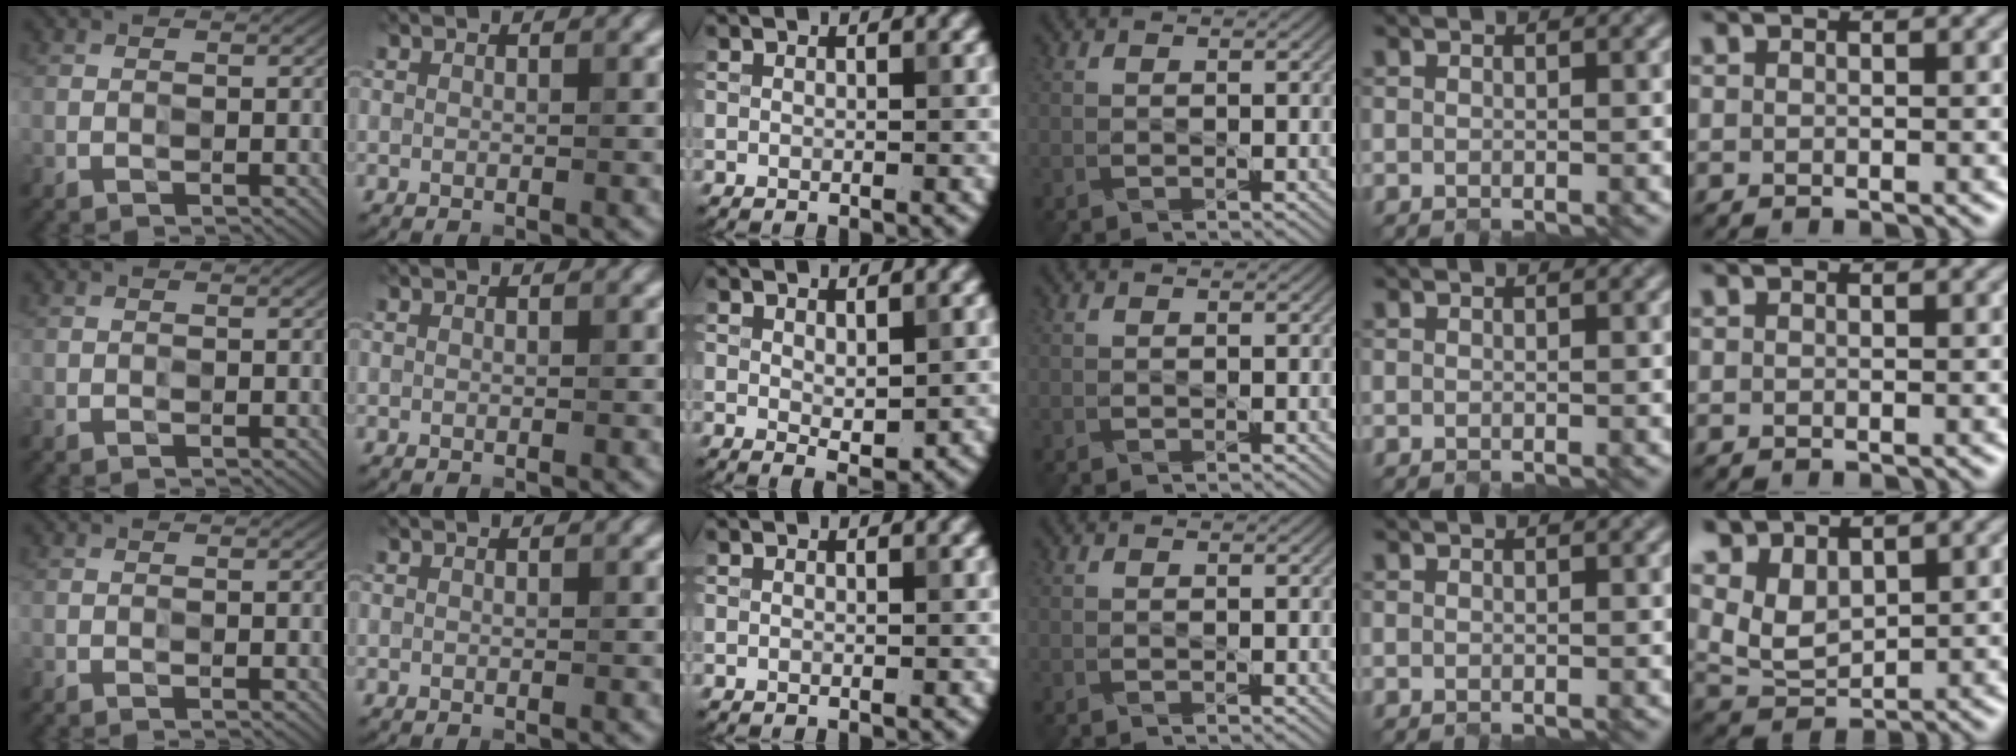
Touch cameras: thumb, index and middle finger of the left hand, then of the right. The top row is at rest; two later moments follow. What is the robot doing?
{"motion": "close", "object": "egg carton"}